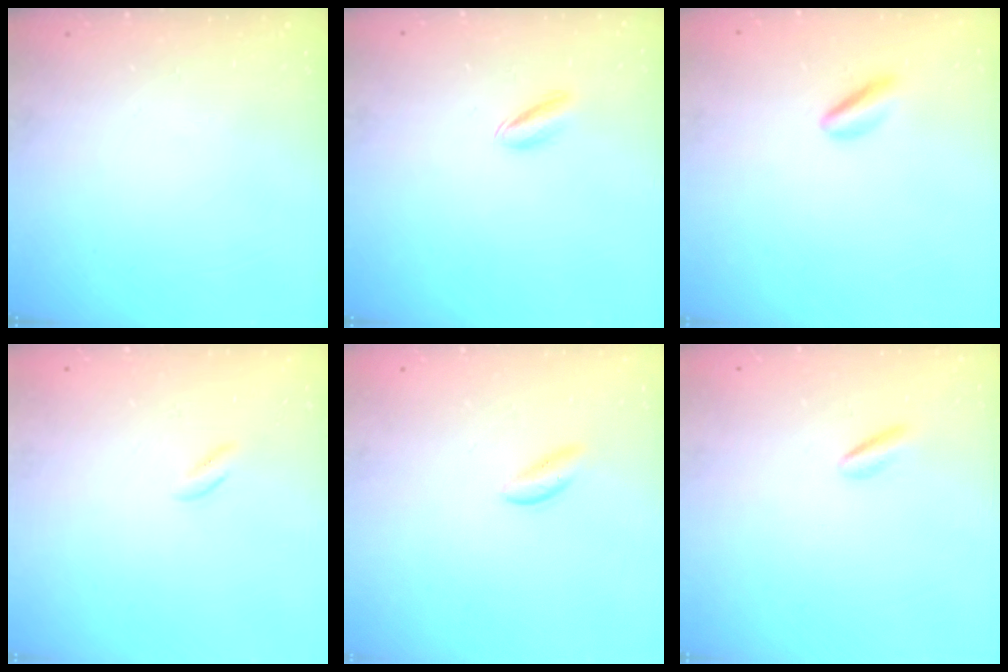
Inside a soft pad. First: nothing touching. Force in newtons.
{"total": 3.2, "press": 3.0, "slide": 1.0}
{"total": 3.3, "press": 3.2, "slide": 1.1}
{"total": 0.7, "press": 0.3, "slide": 0.6}
{"total": 1.1, "press": 1.0, "slide": 0.3}
{"total": 1.0, "press": 0.8, "slide": 0.6}